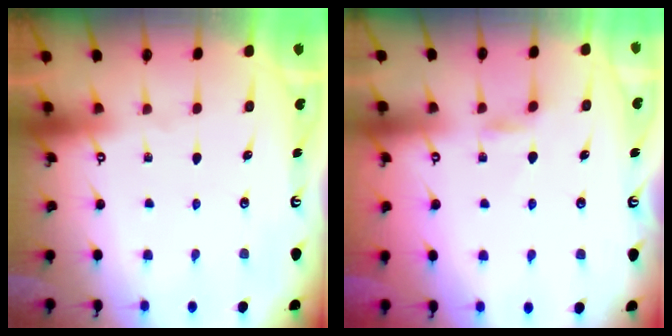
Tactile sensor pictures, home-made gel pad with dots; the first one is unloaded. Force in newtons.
{"total": 2.8, "press": 2.7, "slide": 0.5}